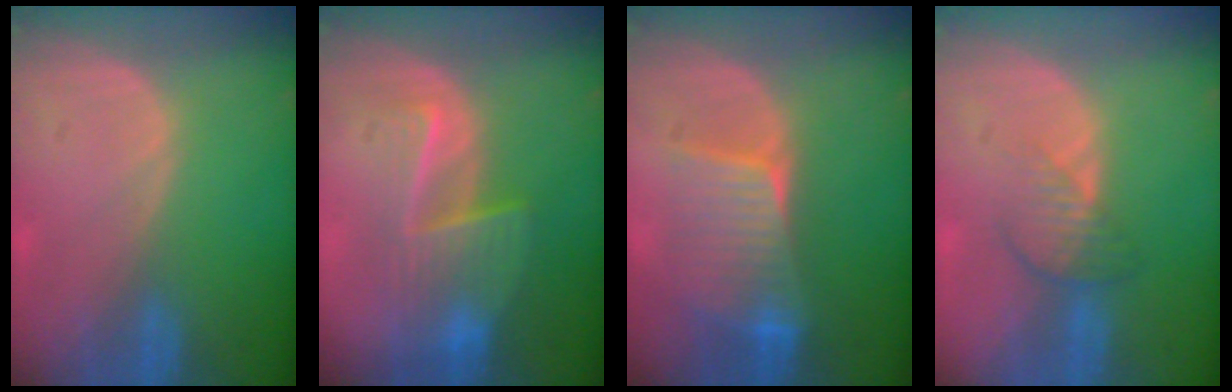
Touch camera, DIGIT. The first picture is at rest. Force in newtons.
{"total": 6.6, "press": 6.5, "slide": 1.0}
{"total": 6.8, "press": 6.8, "slide": 0.3}
{"total": 4.0, "press": 3.4, "slide": 2.1}